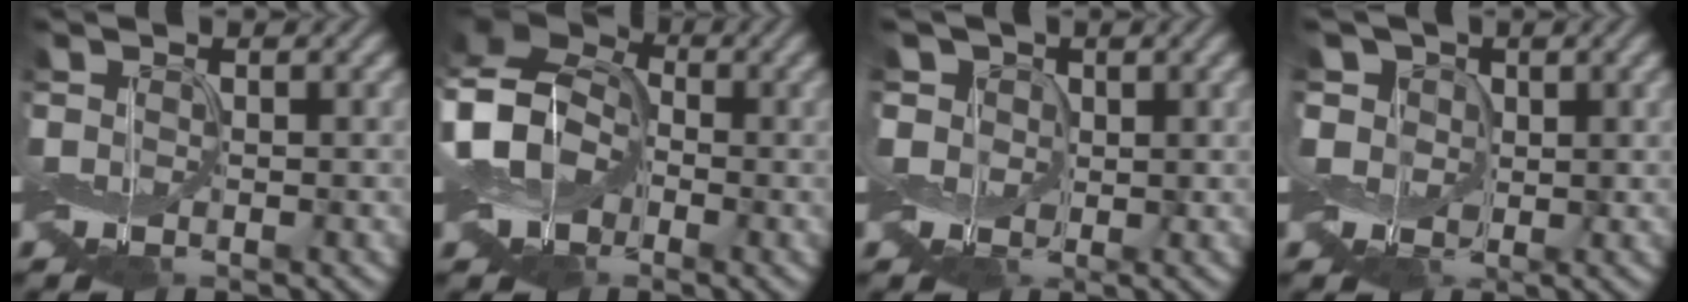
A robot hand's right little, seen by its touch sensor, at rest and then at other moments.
{"total": 11.0, "force": [-1.7, 7.9, 7.4], "torque": [-0.143, -0.005, -0.050]}
{"total": 3.1, "force": [1.0, 2.7, 1.0], "torque": [-0.036, 0.008, 0.011]}
{"total": 4.4, "force": [1.5, 3.6, 1.9], "torque": [-0.058, 0.012, 0.015]}